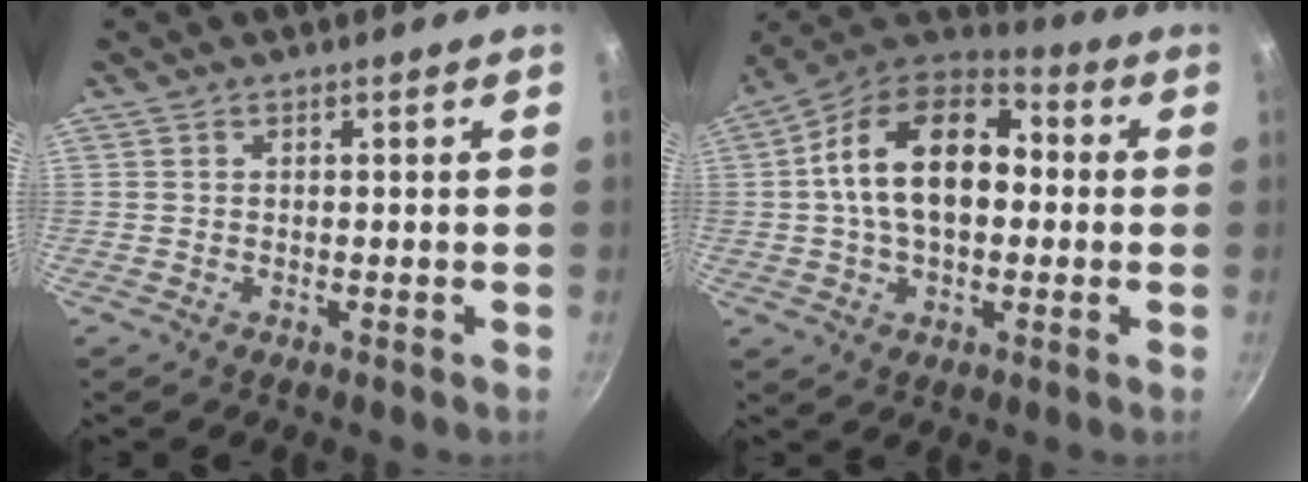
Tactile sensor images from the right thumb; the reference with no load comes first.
{"total": 18.6, "force": [1.1, 11.9, 14.3], "torque": [-0.219, 0.037, -0.001]}